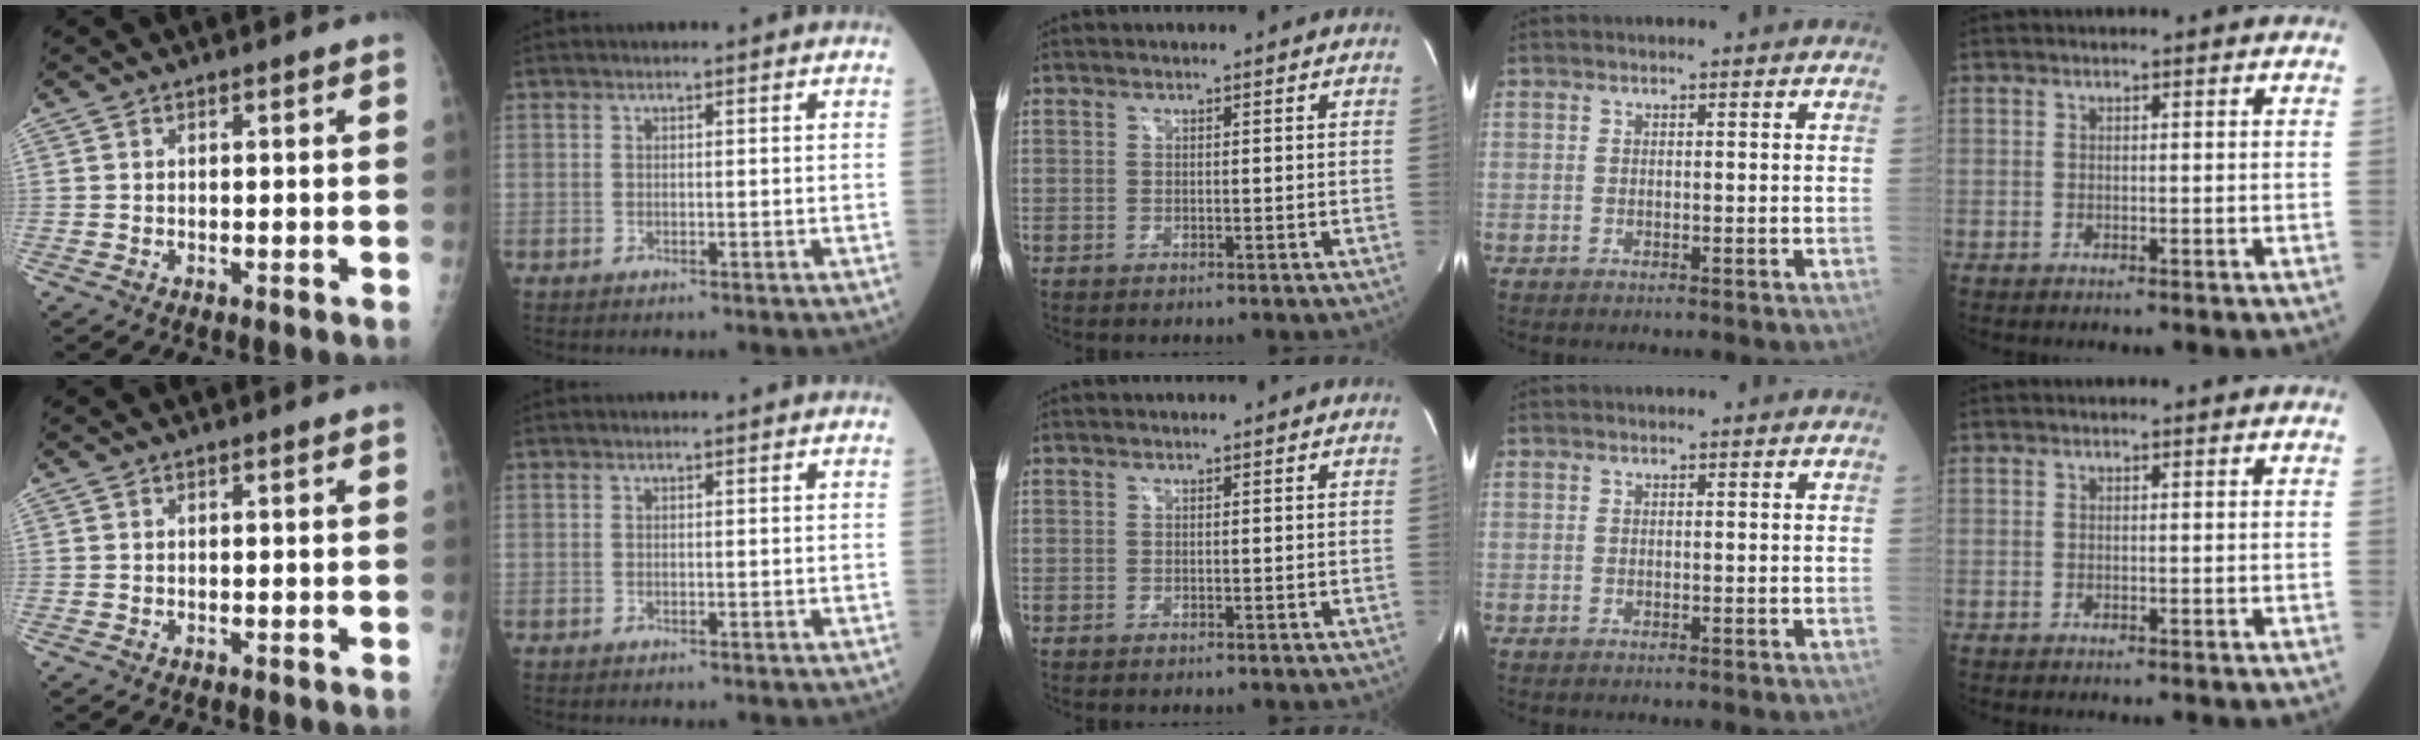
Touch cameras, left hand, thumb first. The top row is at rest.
{}